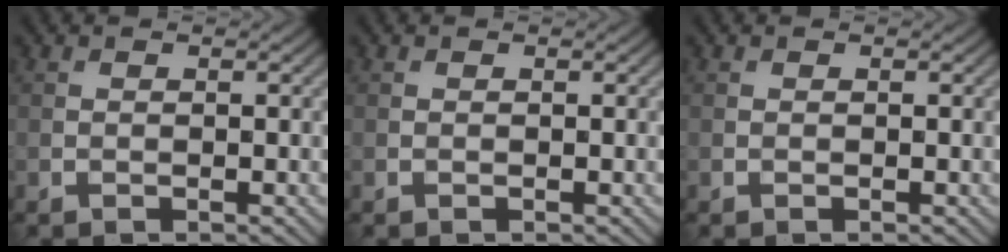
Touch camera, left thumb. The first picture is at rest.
{"total": 0.0}
{"total": 0.0}